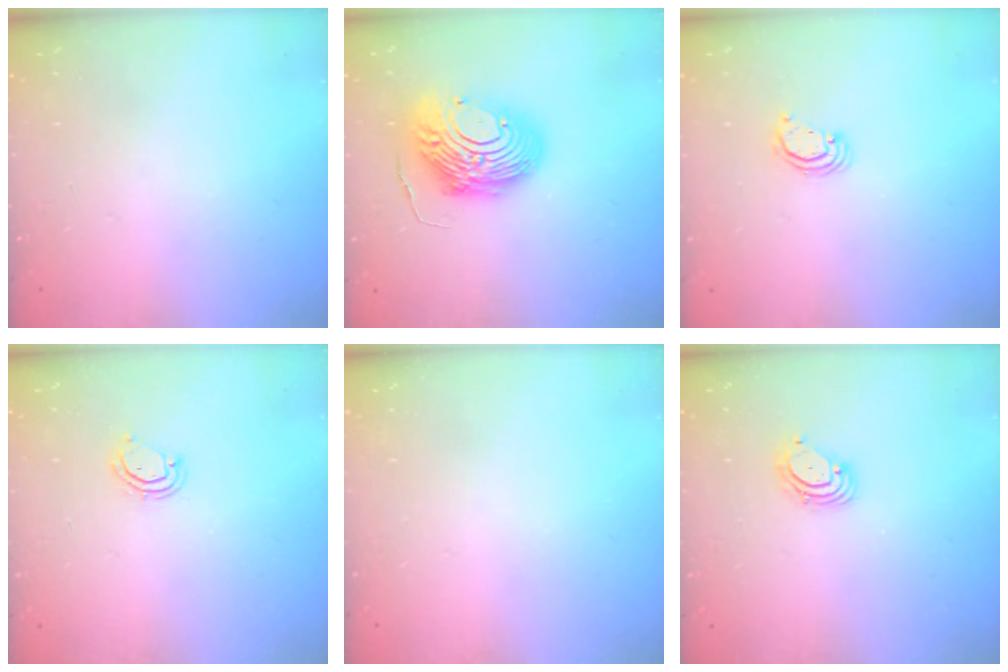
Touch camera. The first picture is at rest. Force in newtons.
{"total": 14.6, "press": 14.6, "slide": 1.5}
{"total": 2.2, "press": 2.2, "slide": 0.2}
{"total": 3.4, "press": 3.4, "slide": 0.2}
{"total": 0.0}
{"total": 3.4, "press": 3.4, "slide": 0.3}